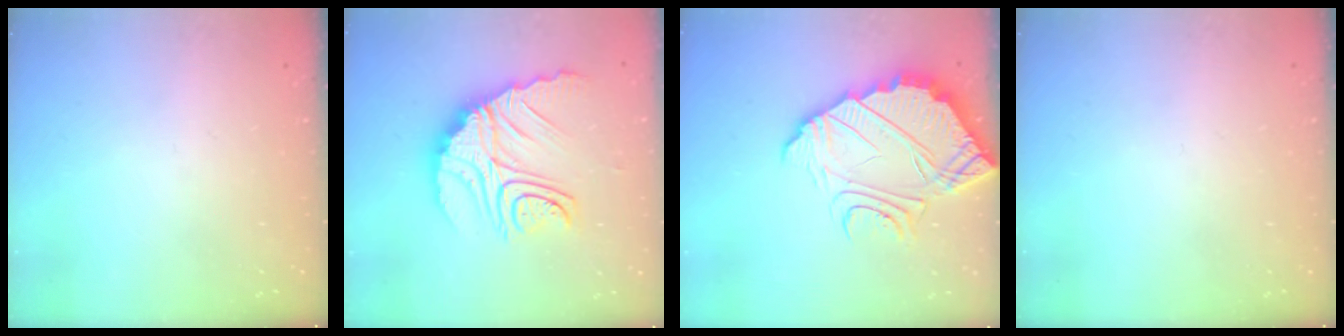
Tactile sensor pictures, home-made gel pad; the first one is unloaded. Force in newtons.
{"total": 21.0, "press": 20.9, "slide": 1.7}
{"total": 10.2, "press": 10.1, "slide": 0.7}
{"total": 0.0}